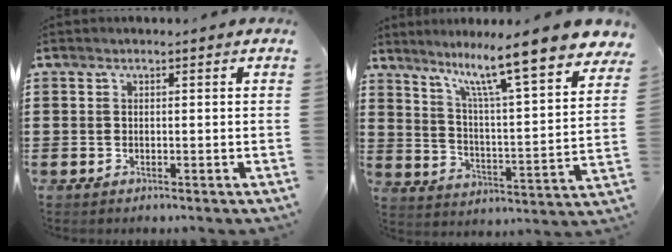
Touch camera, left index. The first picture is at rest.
{"total": 10.4, "force": [8.7, -0.7, 5.6], "torque": [-0.126, -0.069, 0.134]}